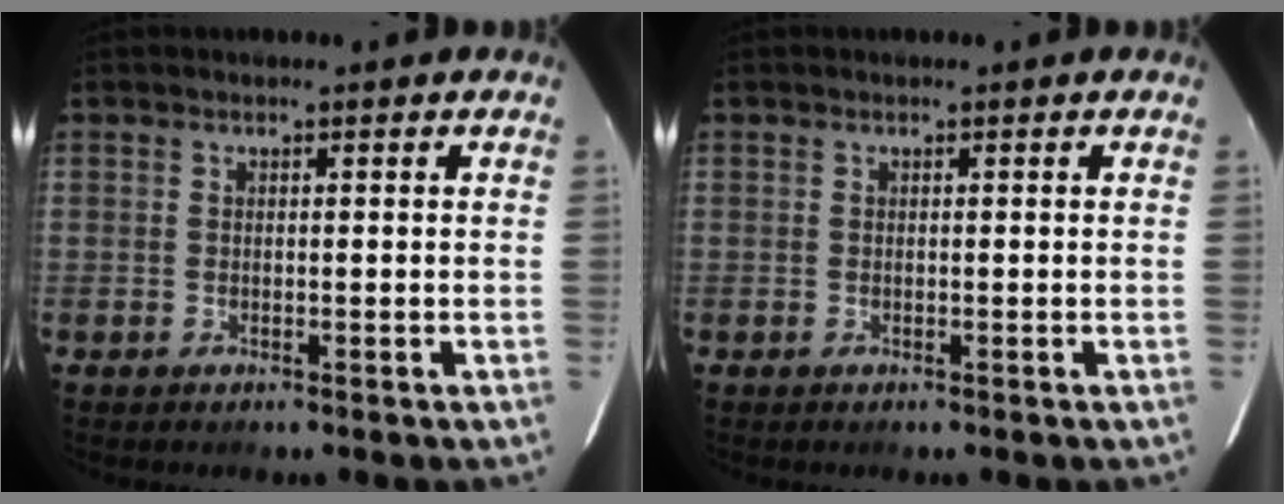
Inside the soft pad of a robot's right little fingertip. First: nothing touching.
{"total": 0.0}